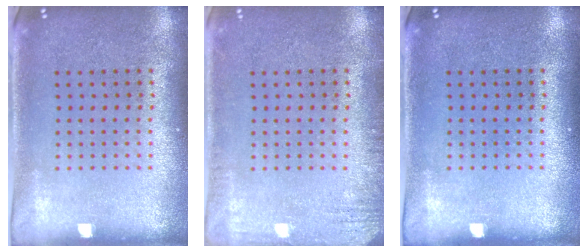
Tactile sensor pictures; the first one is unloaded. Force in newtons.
{"total": 1.7, "press": 1.7, "slide": 0.2}
{"total": 0.0}